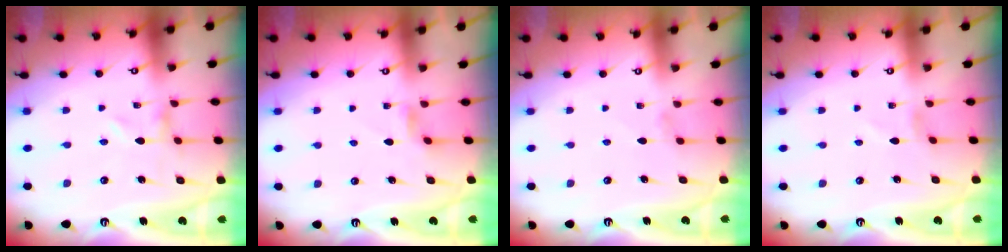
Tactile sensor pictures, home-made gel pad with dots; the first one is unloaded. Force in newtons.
{"total": 2.5, "press": 2.5, "slide": 0.4}
{"total": 0.5, "press": 0.4, "slide": 0.2}
{"total": 0.0}